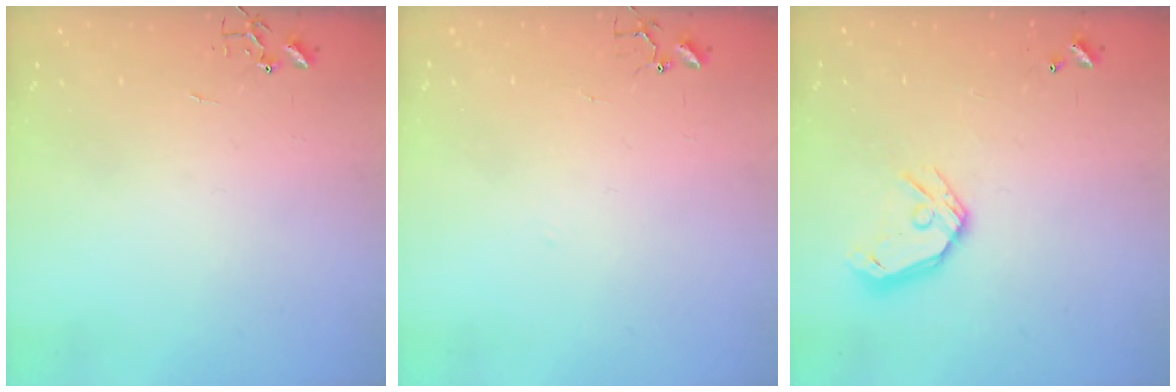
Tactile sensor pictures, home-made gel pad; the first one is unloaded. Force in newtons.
{"total": 6.1, "press": 6.0, "slide": 0.6}
{"total": 11.2, "press": 11.0, "slide": 1.8}